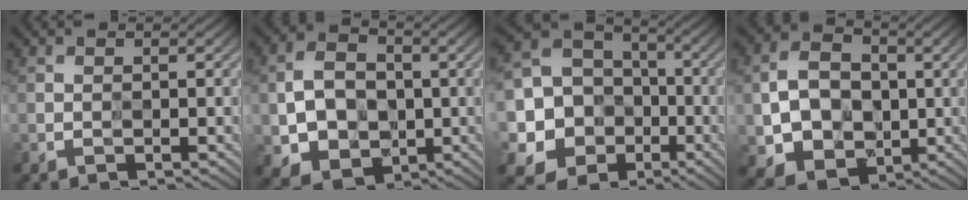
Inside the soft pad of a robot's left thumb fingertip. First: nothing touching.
{"total": 7.2, "force": [-0.2, 5.9, 4.1], "torque": [-0.094, -0.004, -0.004]}
{"total": 11.8, "force": [-2.9, 11.0, 3.1], "torque": [-0.111, -0.006, -0.079]}
{"total": 8.2, "force": [0.1, 6.8, 4.6], "torque": [-0.108, -0.002, 0.001]}